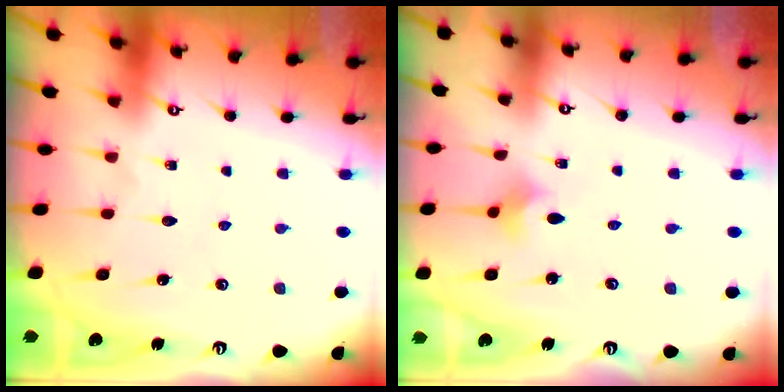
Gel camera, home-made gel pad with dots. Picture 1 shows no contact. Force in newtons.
{"total": 2.4, "press": 2.3, "slide": 0.5}